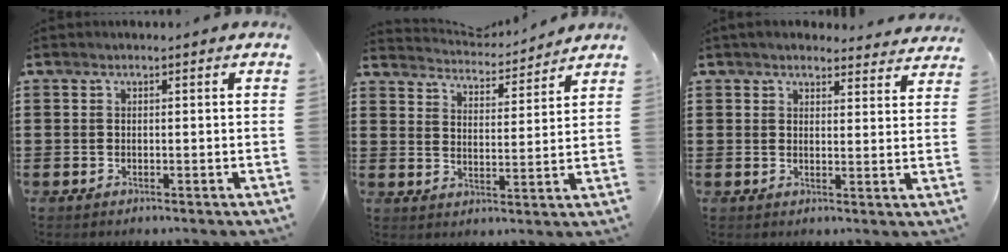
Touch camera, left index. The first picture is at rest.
{"total": 3.9, "force": [3.9, 0.0, 0.2], "torque": [-0.027, -0.028, 0.064]}
{"total": 3.5, "force": [3.4, 0.8, 0.8], "torque": [-0.017, -0.011, 0.061]}